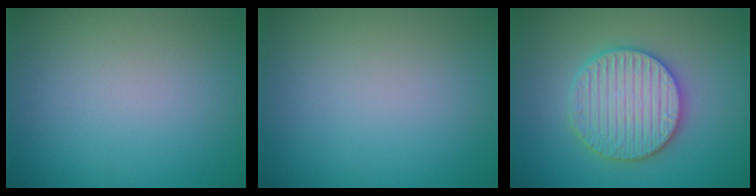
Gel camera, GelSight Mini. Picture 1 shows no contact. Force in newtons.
{"total": 0.0}
{"total": 5.9, "press": 5.8, "slide": 1.1}